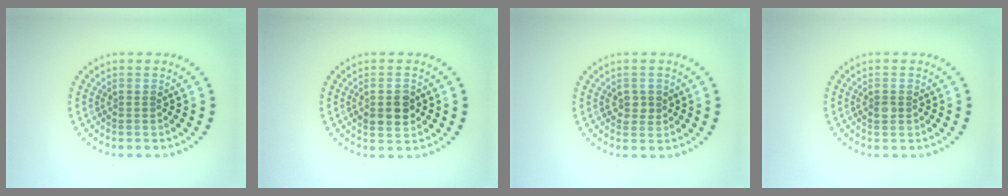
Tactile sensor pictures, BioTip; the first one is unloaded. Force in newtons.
{"total": 3.0, "press": 3.0, "slide": 0.1}
{"total": 1.5, "press": 1.5, "slide": 0.3}
{"total": 0.9, "press": 0.9, "slide": 0.0}